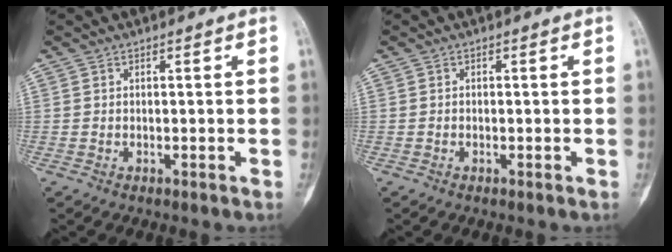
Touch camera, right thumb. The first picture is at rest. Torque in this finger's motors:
{"motor_torque": [-0.36, 0.07, -0.28, -0.14, -0.05]}